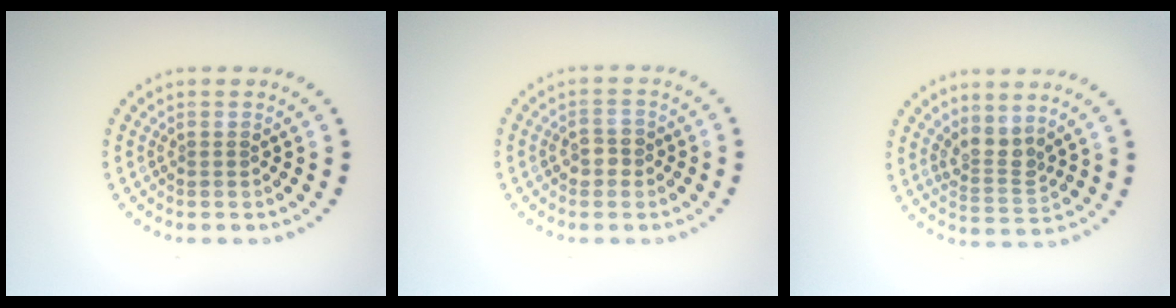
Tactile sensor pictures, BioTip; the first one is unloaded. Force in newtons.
{"total": 1.6, "press": 1.6, "slide": 0.2}
{"total": 2.6, "press": 2.0, "slide": 1.8}